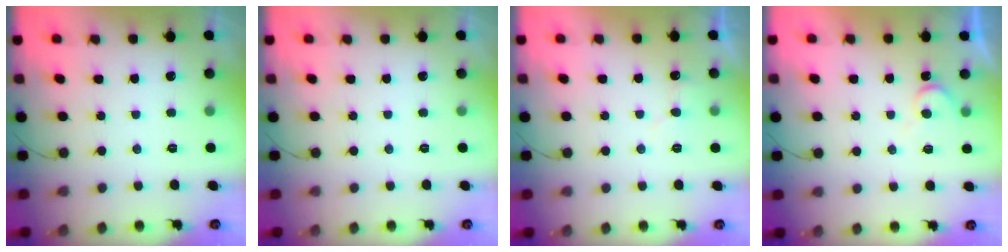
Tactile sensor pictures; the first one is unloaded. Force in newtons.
{"total": 0.0}
{"total": 4.5, "press": 4.5, "slide": 0.5}
{"total": 5.1, "press": 5.1, "slide": 0.4}